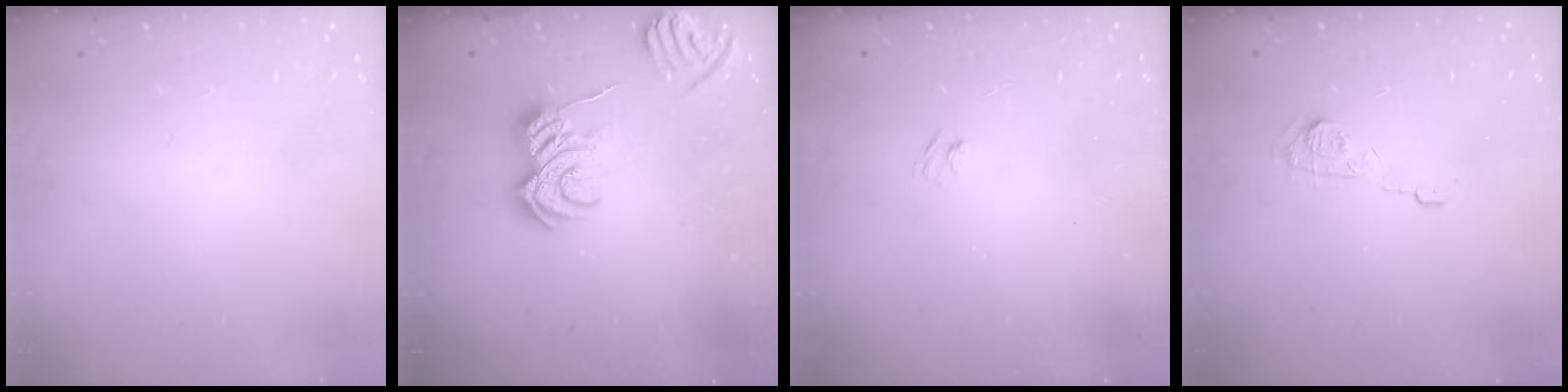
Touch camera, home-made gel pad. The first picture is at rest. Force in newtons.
{"total": 7.2, "press": 7.2, "slide": 0.9}
{"total": 2.2, "press": 2.0, "slide": 1.0}
{"total": 7.5, "press": 7.4, "slide": 1.0}